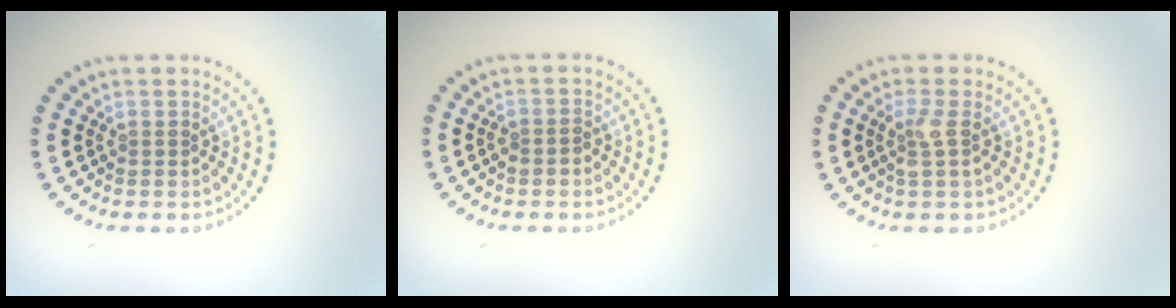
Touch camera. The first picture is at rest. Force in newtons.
{"total": 1.0, "press": 0.9, "slide": 0.5}
{"total": 1.8, "press": 1.5, "slide": 0.9}